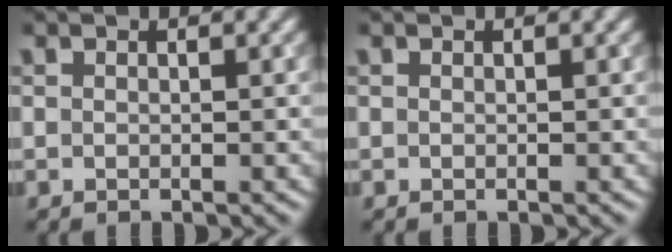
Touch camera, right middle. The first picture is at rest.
{"total": 0.0}